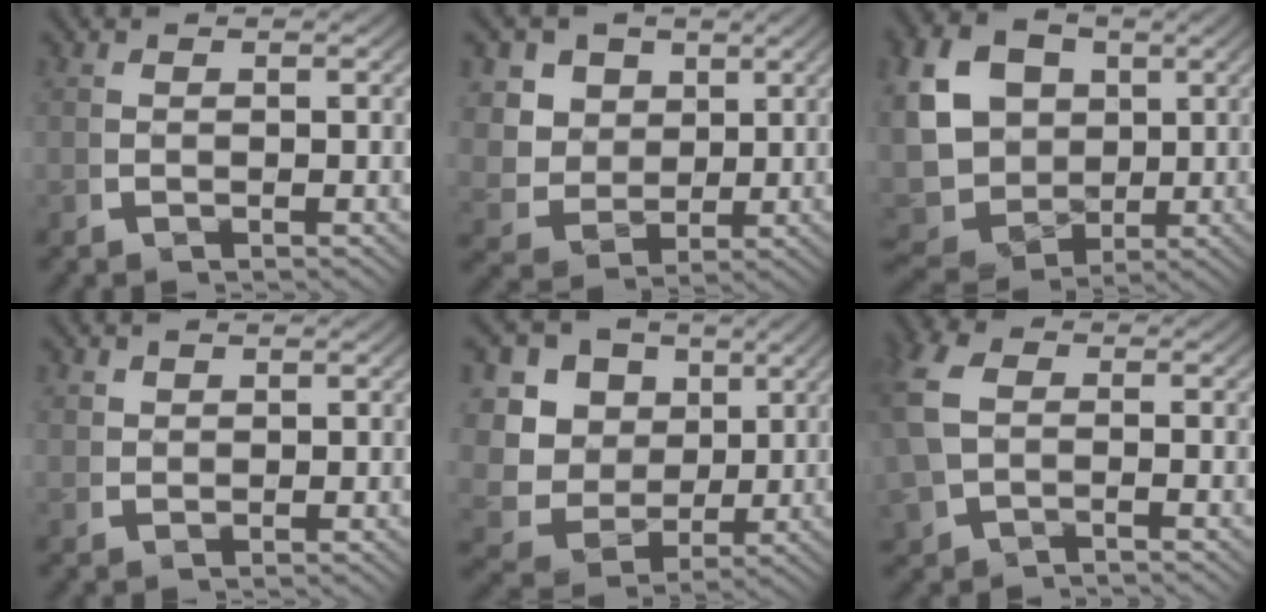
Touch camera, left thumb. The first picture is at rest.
{"total": 9.7, "force": [1.6, 8.1, 5.0], "torque": [-0.122, -0.034, 0.030]}
{"total": 15.0, "force": [-0.1, 12.8, 8.0], "torque": [-0.205, -0.053, 0.009]}
{"total": 1.2, "force": [1.2, 0.2, 0.1], "torque": [0.000, 0.001, 0.029]}
{"total": 13.3, "force": [0.8, 11.4, 6.9], "torque": [-0.164, -0.043, 0.015]}
{"total": 3.9, "force": [-0.3, 2.9, 2.6], "torque": [-0.077, -0.007, 0.004]}